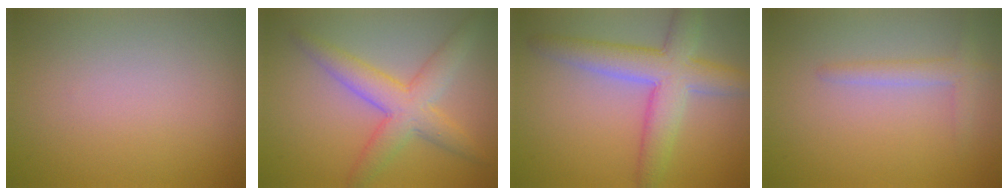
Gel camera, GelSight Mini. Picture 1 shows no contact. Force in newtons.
{"total": 5.0, "press": 5.0, "slide": 0.1}
{"total": 6.5, "press": 6.5, "slide": 0.3}
{"total": 1.9, "press": 1.9, "slide": 0.2}